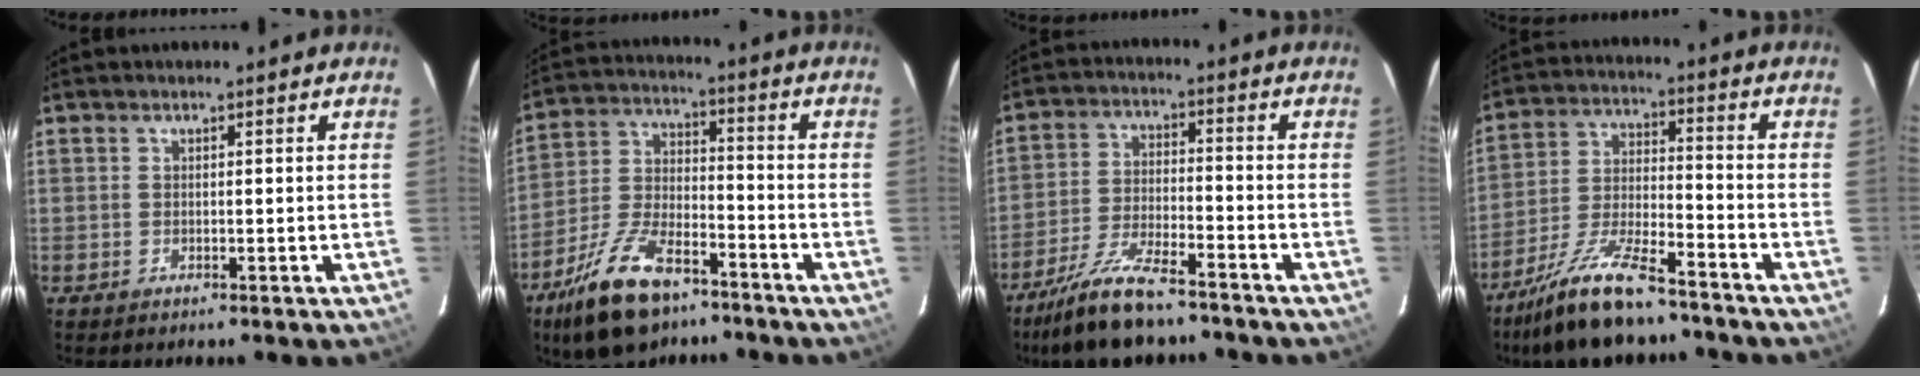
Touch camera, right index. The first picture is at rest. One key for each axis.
{"total": 16.3, "fx": -10.9, "fy": 7.2, "fz": 9.8, "tx": -0.210, "ty": -0.008, "tz": -0.197}
{"total": 13.4, "fx": -11.0, "fy": 2.9, "fz": 7.0, "tx": -0.155, "ty": -0.019, "tz": -0.198}
{"total": 15.2, "fx": -12.2, "fy": 3.4, "fz": 8.5, "tx": -0.182, "ty": -0.016, "tz": -0.218}